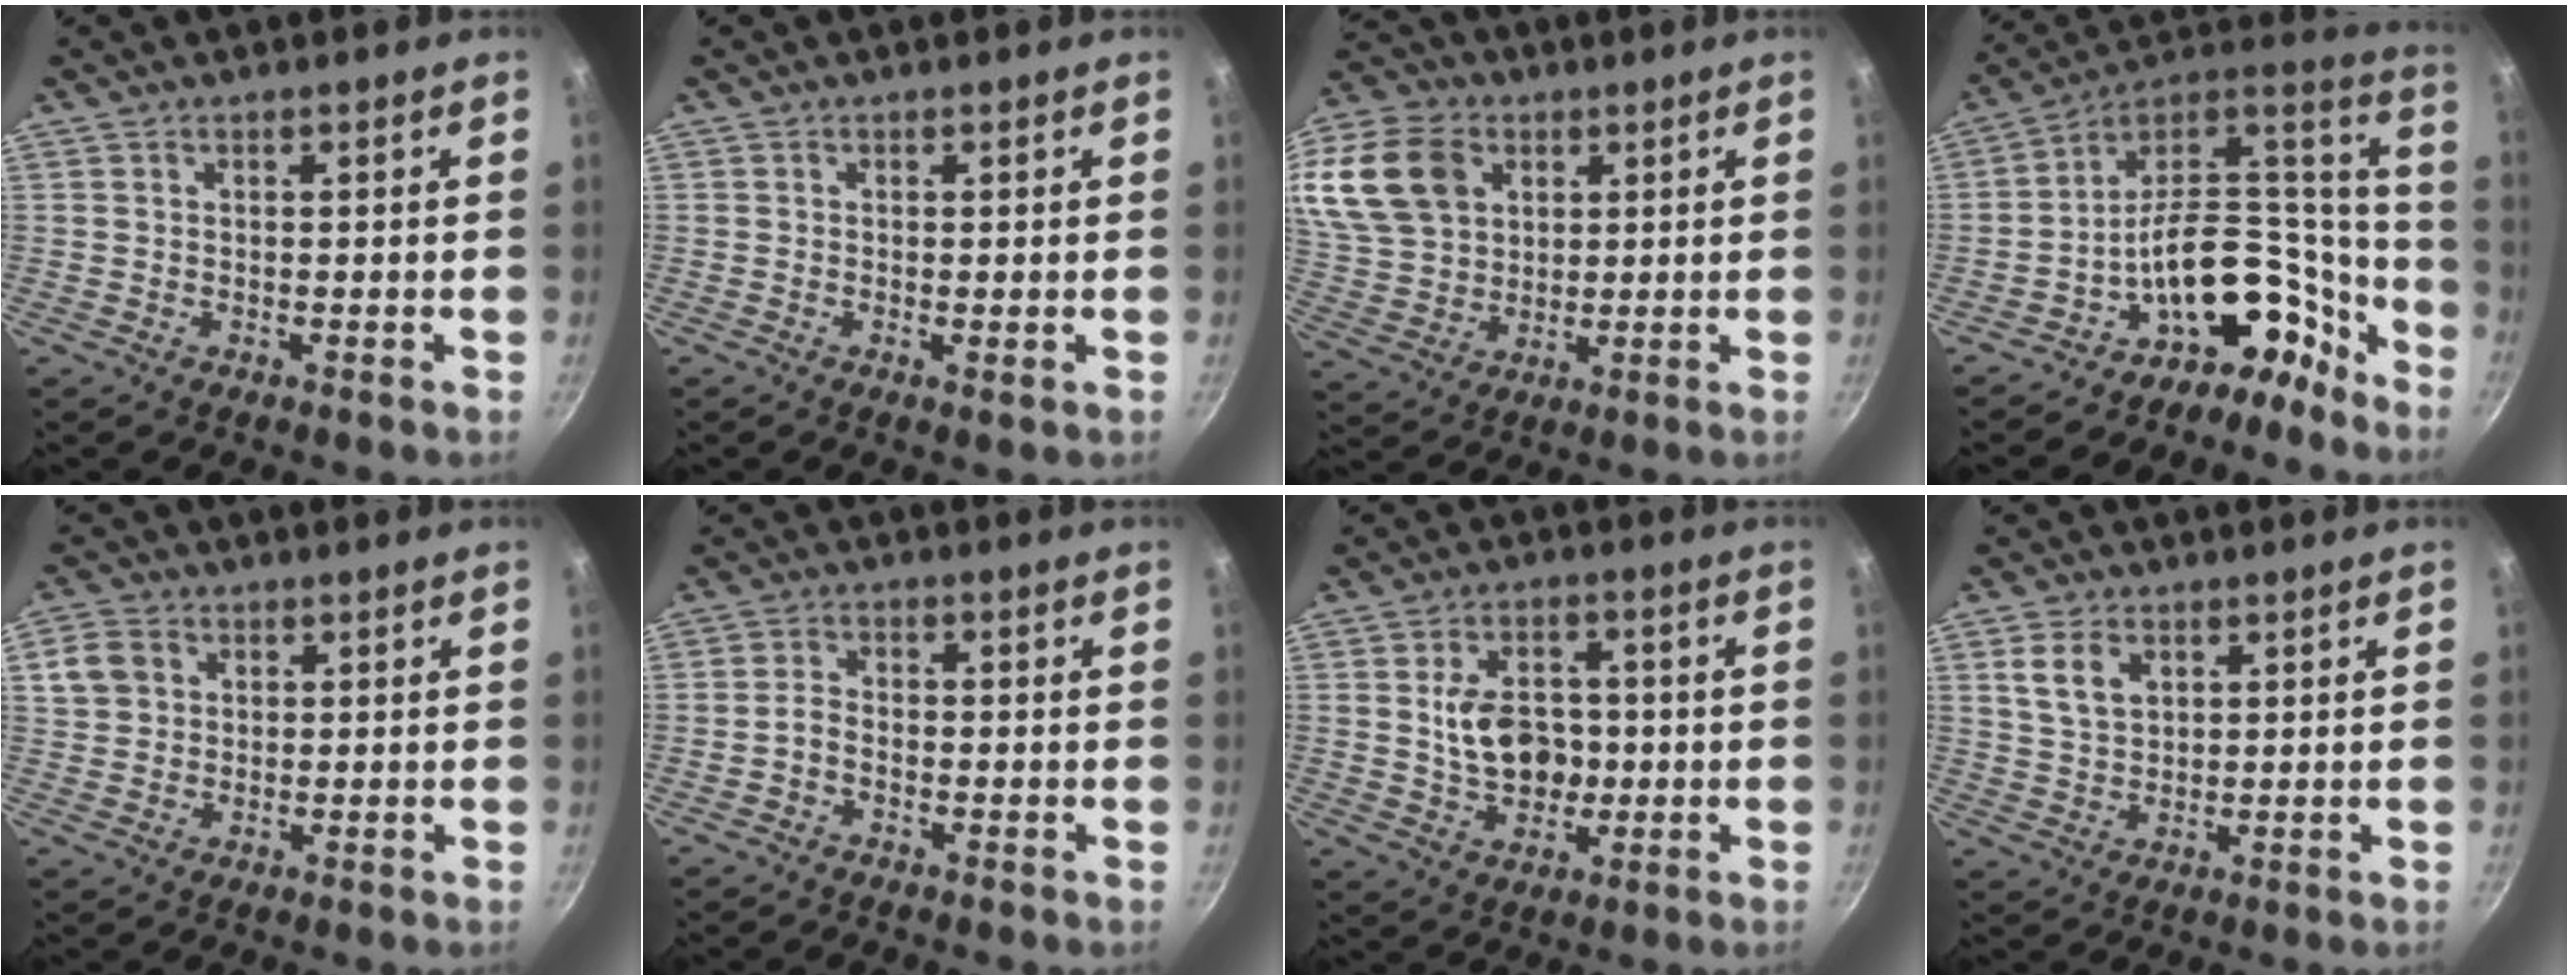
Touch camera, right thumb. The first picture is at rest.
{"total": 0.7, "force": [-0.1, 0.1, 0.7], "torque": [-0.014, -0.005, -0.003]}
{"total": 20.7, "force": [7.4, 15.5, 11.5], "torque": [-0.243, 0.011, 0.145]}
{"total": 20.4, "force": [-12.7, 12.4, 10.1], "torque": [-0.065, 0.144, -0.201]}
{"total": 12.5, "force": [2.8, 11.2, 4.7], "torque": [-0.075, 0.026, 0.043]}
{"total": 2.5, "force": [-1.5, 1.5, 1.4], "torque": [-0.029, 0.020, -0.033]}
{"total": 10.3, "force": [0.0, 7.5, 7.1], "torque": [-0.091, 0.004, 0.002]}
{"total": 5.8, "force": [2.2, 4.1, 3.5], "torque": [-0.052, -0.005, 0.045]}